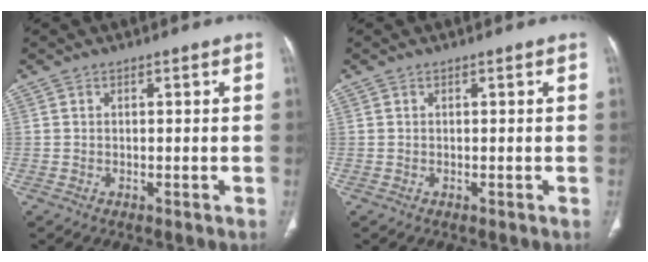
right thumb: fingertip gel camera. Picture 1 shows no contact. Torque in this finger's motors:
{"motor_torque": [0.02, 0.02, 0.00, 0.00, 0.00]}